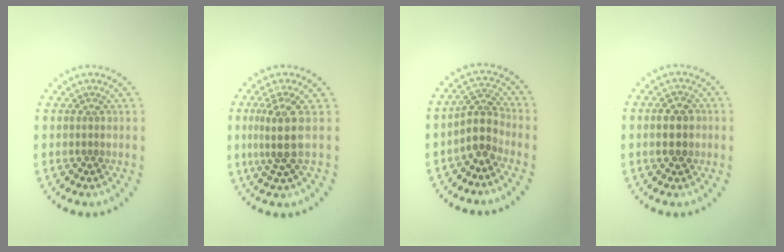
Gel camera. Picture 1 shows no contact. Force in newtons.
{"total": 3.2, "press": 2.4, "slide": 2.1}
{"total": 2.8, "press": 2.3, "slide": 1.6}
{"total": 2.5, "press": 2.5, "slide": 0.1}